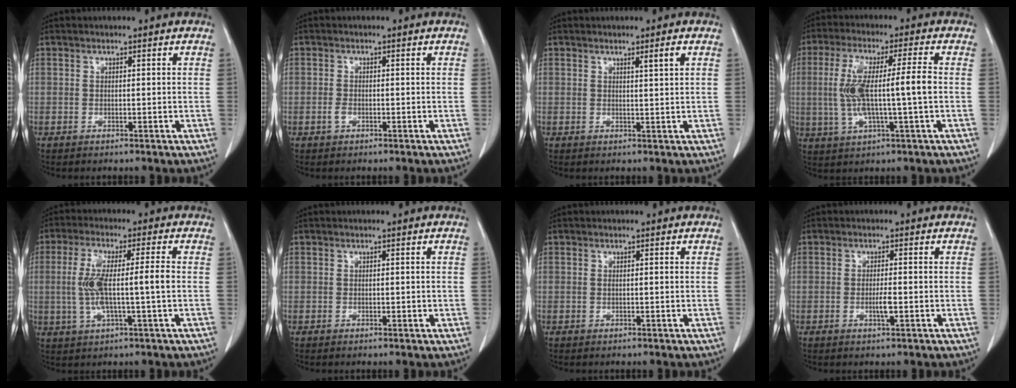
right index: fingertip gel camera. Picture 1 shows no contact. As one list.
[{"total": 1.0, "force": [-0.5, 0.5, 0.8], "torque": [-0.017, 0.001, -0.008]}, {"total": 1.6, "force": [0.9, -0.4, 1.3], "torque": [-0.023, -0.006, 0.016]}, {"total": 10.5, "force": [-0.3, 0.7, 10.5], "torque": [-0.214, 0.013, -0.004]}, {"total": 8.7, "force": [-0.4, 0.6, 8.7], "torque": [-0.180, 0.008, -0.008]}, {"total": 0.7, "force": [0.0, 0.4, 0.6], "torque": [-0.008, -0.001, 0.001]}, {"total": 0.6, "force": [0.1, 0.1, 0.6], "torque": [-0.014, 0.000, 0.004]}, {"total": 2.2, "force": [-0.6, 0.2, 2.1], "torque": [-0.042, -0.002, -0.010]}]